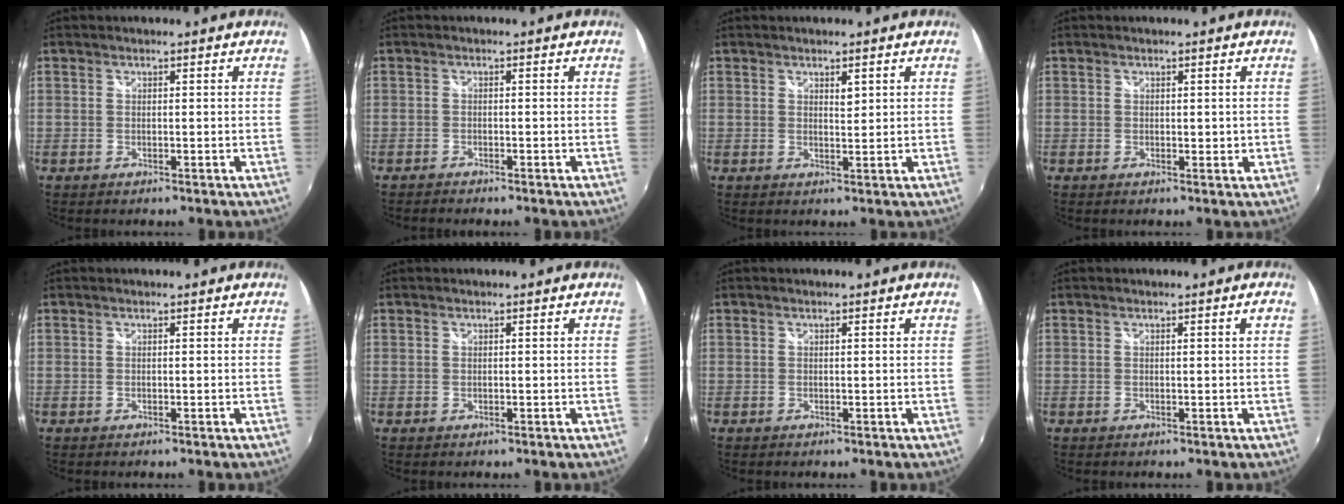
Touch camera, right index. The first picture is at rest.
{"total": 1.6, "force": [-1.5, 0.3, 0.2], "torque": [-0.017, -0.008, -0.027]}
{"total": 1.7, "force": [0.9, 0.6, 1.3], "torque": [-0.017, 0.002, 0.015]}
{"total": 0.8, "force": [0.2, 0.6, 0.5], "torque": [-0.004, 0.003, 0.005]}
{"total": 0.0}
{"total": 0.0}
{"total": 0.0}
{"total": 1.2, "force": [0.3, -0.3, 1.1], "torque": [-0.014, 0.002, 0.005]}